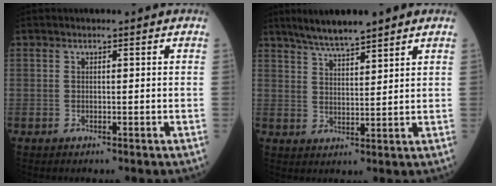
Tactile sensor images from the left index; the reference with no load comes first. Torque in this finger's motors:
{"motor_torque": [0.03, -0.37, 0.17, 0.04]}